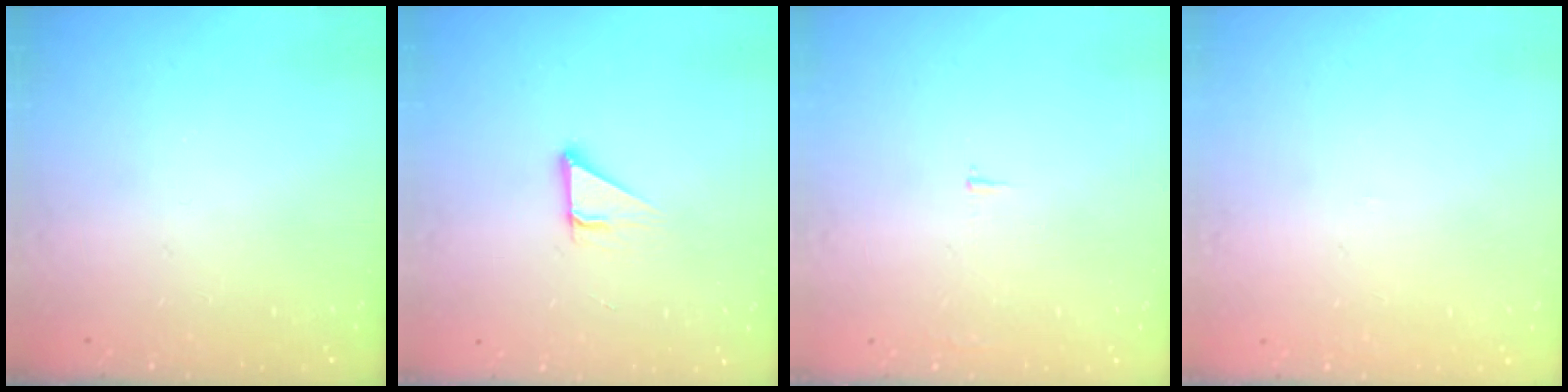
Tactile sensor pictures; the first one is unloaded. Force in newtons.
{"total": 3.6, "press": 3.6, "slide": 0.1}
{"total": 2.3, "press": 2.3, "slide": 0.2}
{"total": 2.7, "press": 2.7, "slide": 0.3}